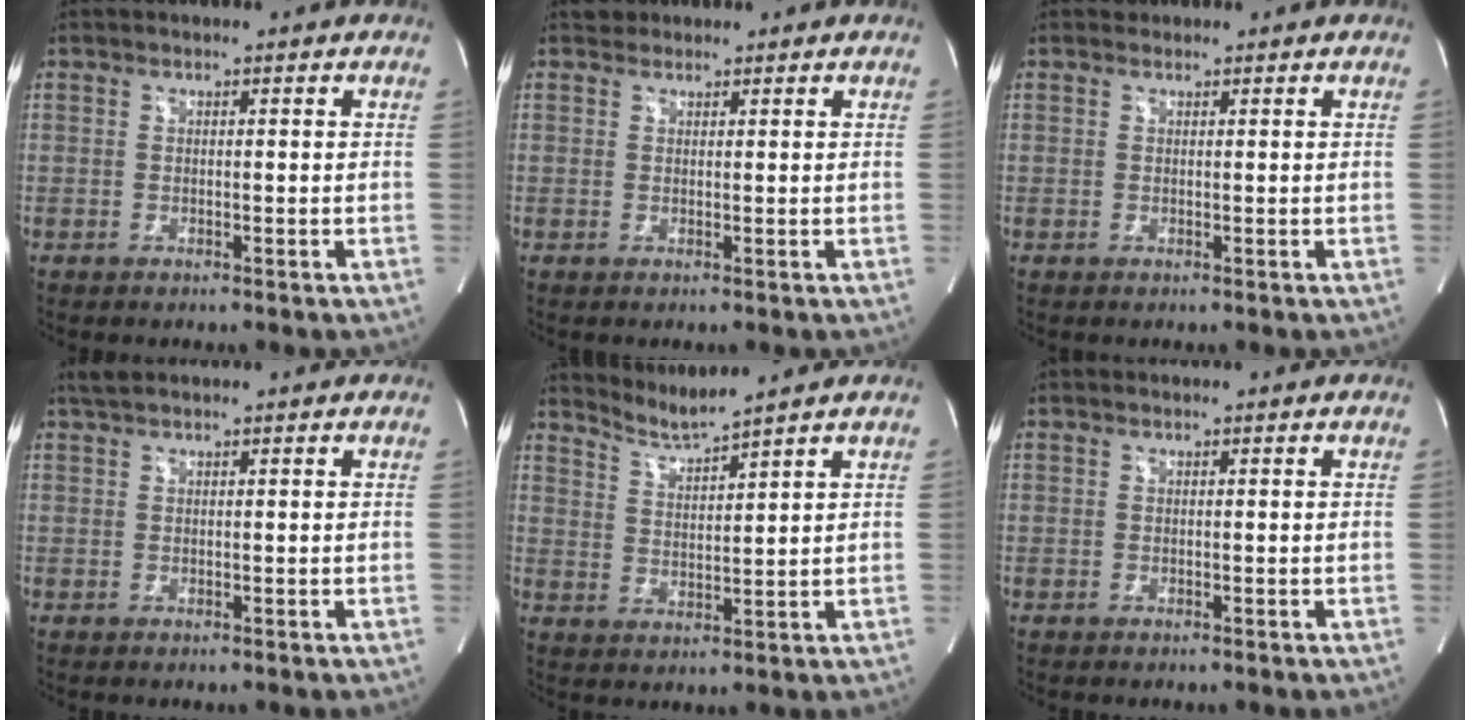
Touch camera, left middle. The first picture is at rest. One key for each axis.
{"total": 1.3, "fx": 1.1, "fy": 0.7, "fz": -0.2, "tx": 0.006, "ty": 0.009, "tz": 0.014}
{"total": 0.5, "fx": 0.4, "fy": 0.3, "fz": 0.0, "tx": -0.001, "ty": 0.003, "tz": 0.009}
{"total": 1.4, "fx": 1.2, "fy": 0.0, "fz": 0.6, "tx": -0.020, "ty": 0.015, "tz": 0.028}
{"total": 4.6, "fx": 4.2, "fy": -1.8, "fz": 0.2, "tx": -0.015, "ty": -0.017, "tz": 0.092}
{"total": 0.0}